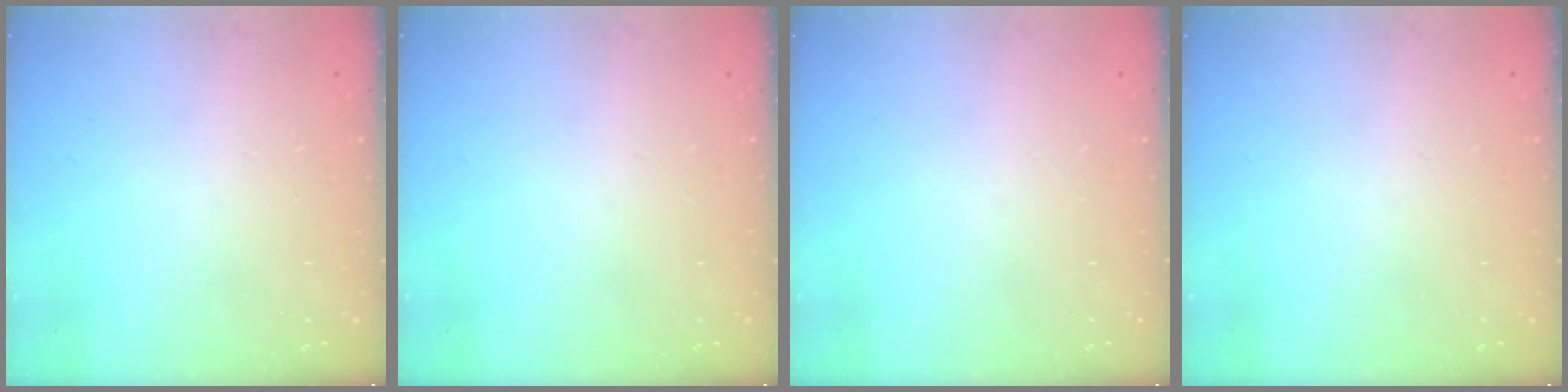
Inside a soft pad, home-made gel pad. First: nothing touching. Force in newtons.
{"total": 0.0}
{"total": 0.0}
{"total": 0.0}